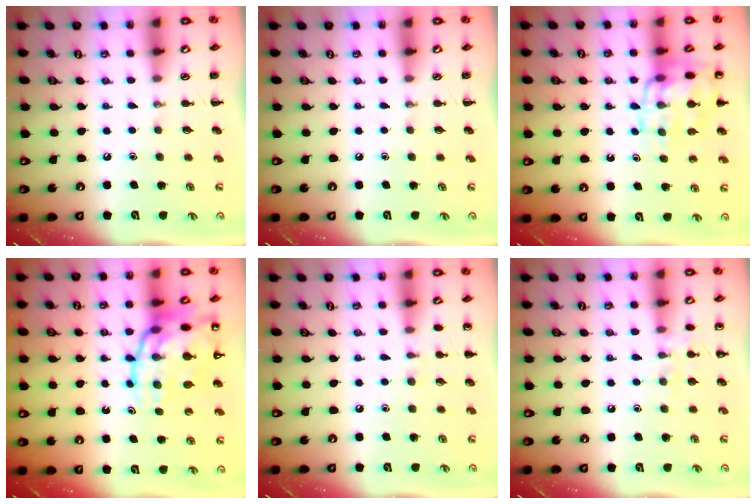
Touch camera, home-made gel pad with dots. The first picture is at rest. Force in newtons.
{"total": 0.0}
{"total": 13.5, "press": 13.3, "slide": 2.0}
{"total": 21.6, "press": 21.2, "slide": 3.9}
{"total": 5.7, "press": 5.5, "slide": 1.6}
{"total": 6.2, "press": 6.1, "slide": 1.4}